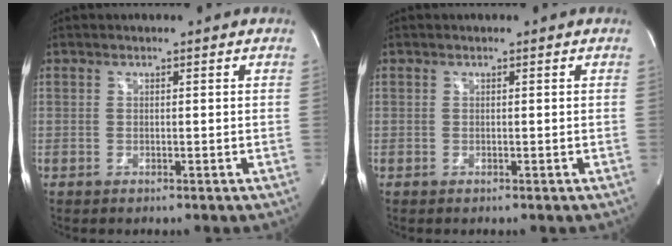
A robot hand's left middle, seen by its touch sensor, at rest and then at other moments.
{"total": 0.0}